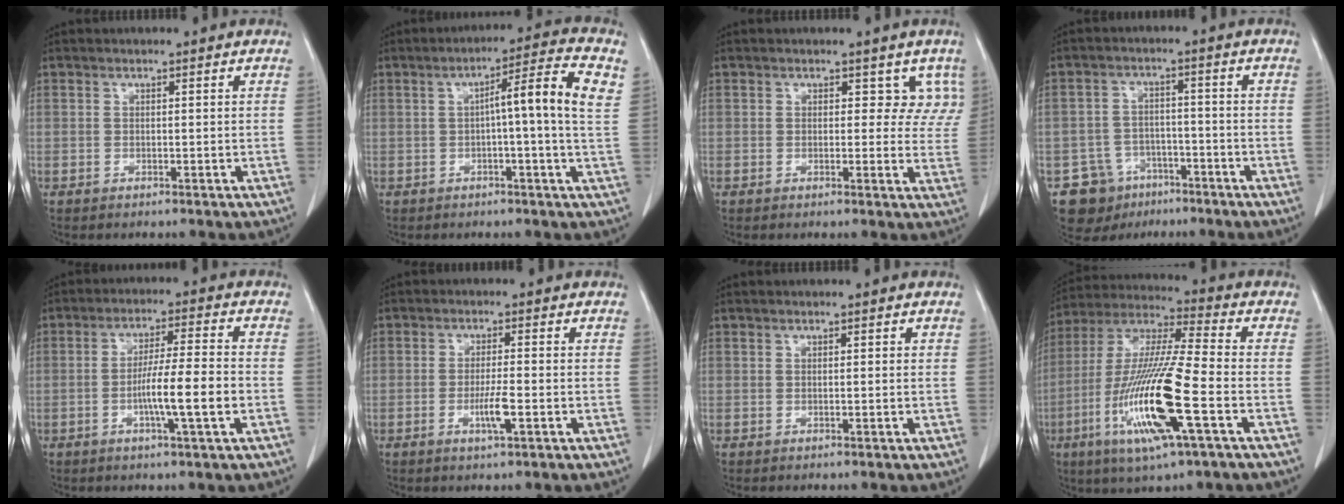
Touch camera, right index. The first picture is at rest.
{"total": 10.0, "force": [1.8, -0.1, 9.8], "torque": [-0.149, 0.022, 0.021]}
{"total": 6.1, "force": [2.8, 3.9, 3.7], "torque": [-0.026, 0.012, 0.031]}
{"total": 9.2, "force": [-5.3, 7.3, 1.4], "torque": [-0.029, 0.021, -0.074]}
{"total": 9.1, "force": [-2.4, 0.2, 8.8], "torque": [-0.150, 0.003, -0.043]}
{"total": 4.2, "force": [-1.4, 0.6, 3.9], "torque": [-0.074, -0.003, -0.024]}
{"total": 0.6, "force": [0.1, 0.3, 0.5], "torque": [-0.013, 0.005, 0.003]}
{"total": 19.0, "force": [-6.1, 1.4, 17.9], "torque": [-0.379, -0.024, -0.115]}